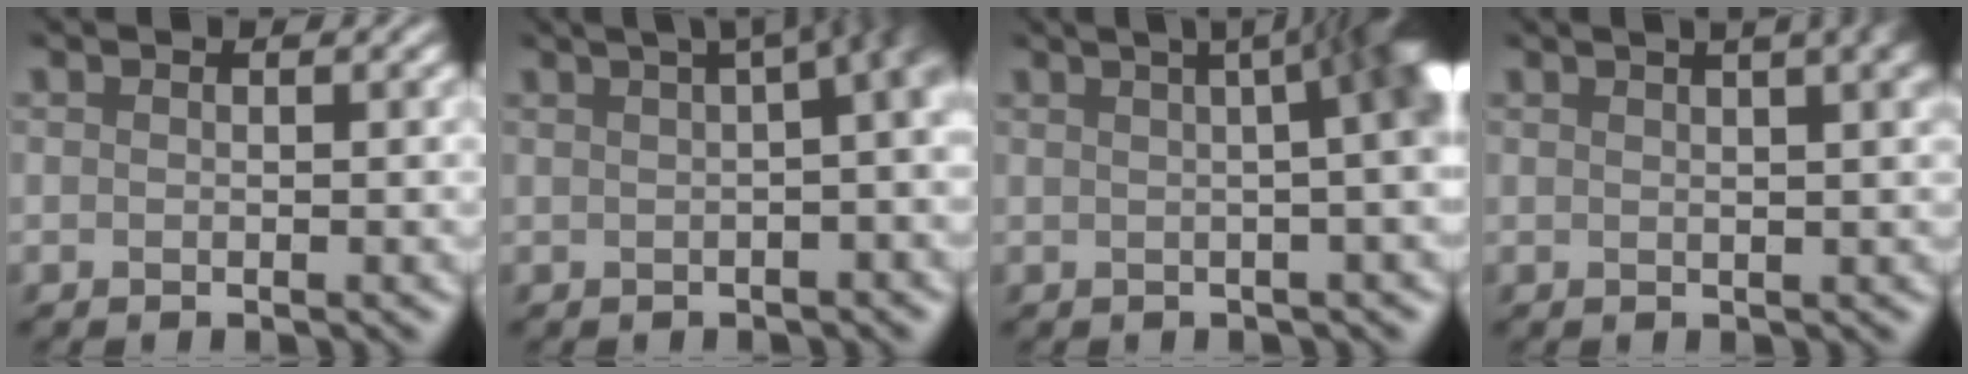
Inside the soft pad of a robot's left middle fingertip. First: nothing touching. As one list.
[{"total": 12.6, "force": [2.9, 5.5, 11.0], "torque": [-0.070, 0.075, 0.031]}, {"total": 14.1, "force": [2.0, 6.7, 12.2], "torque": [-0.058, 0.078, -0.003]}, {"total": 10.1, "force": [5.0, 4.7, 7.5], "torque": [-0.017, 0.067, 0.023]}]